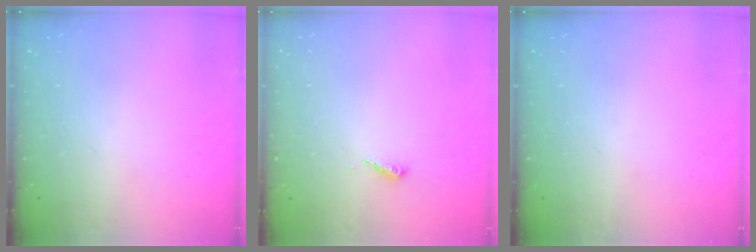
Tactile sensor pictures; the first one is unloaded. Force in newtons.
{"total": 2.0, "press": 2.0, "slide": 0.2}
{"total": 0.0}